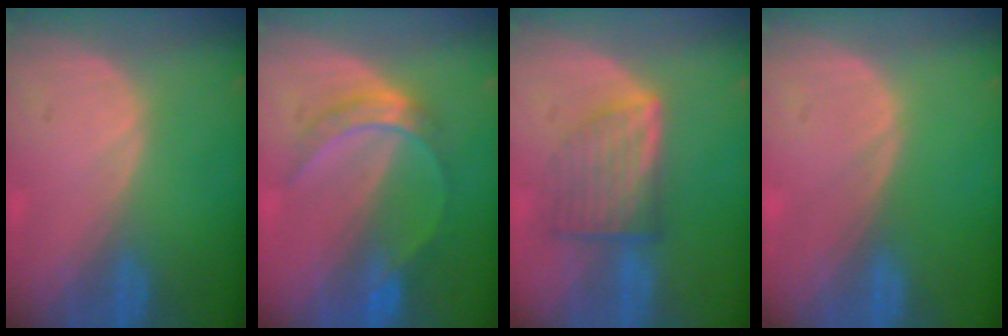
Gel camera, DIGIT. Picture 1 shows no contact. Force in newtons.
{"total": 5.1, "press": 5.1, "slide": 0.5}
{"total": 7.2, "press": 6.5, "slide": 3.1}
{"total": 0.0}